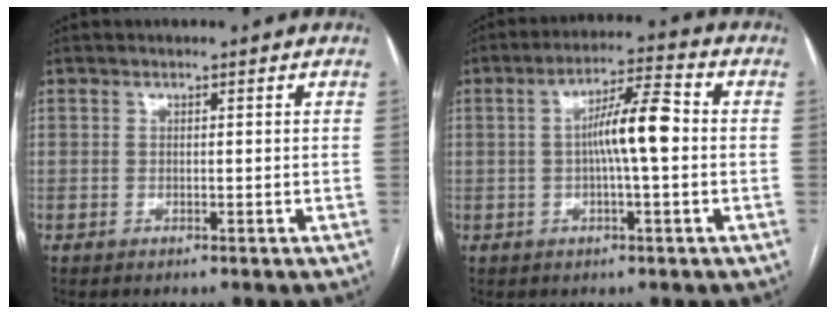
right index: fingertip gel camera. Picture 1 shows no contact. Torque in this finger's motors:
{"motor_torque": [0.54, -0.16, 0.27, 0.14]}